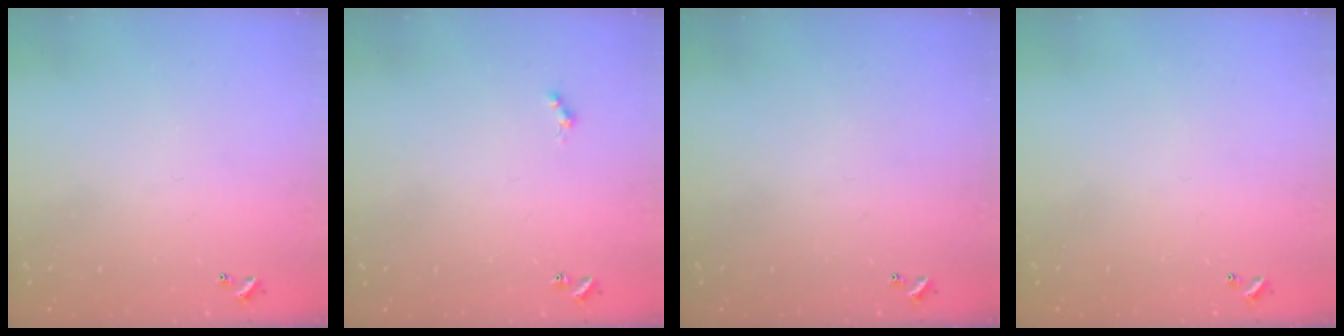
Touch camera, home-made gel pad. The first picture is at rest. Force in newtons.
{"total": 0.8, "press": 0.6, "slide": 0.4}
{"total": 0.0}
{"total": 0.0}